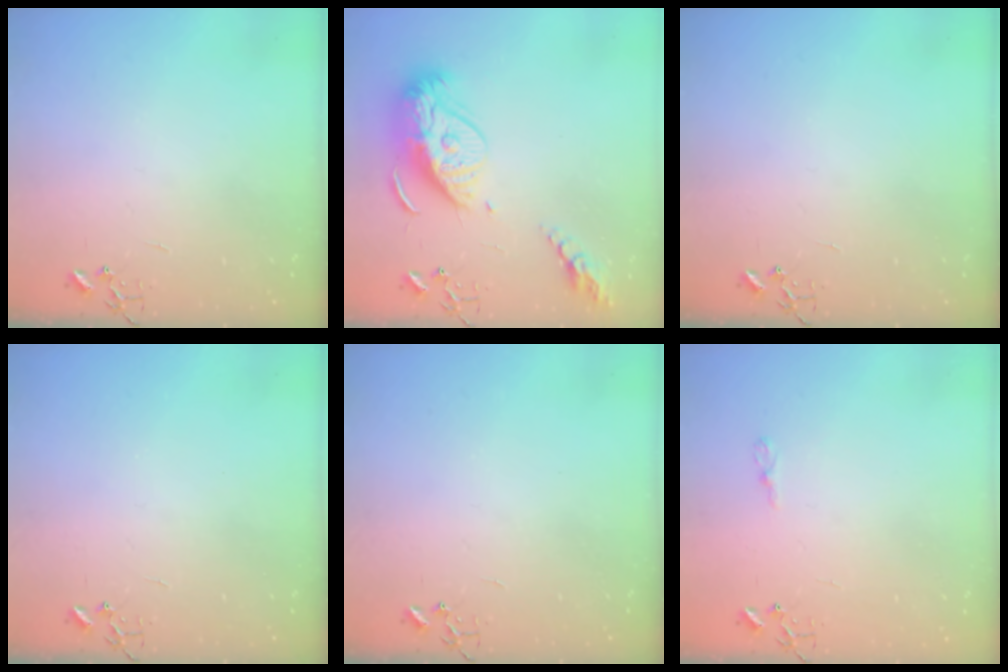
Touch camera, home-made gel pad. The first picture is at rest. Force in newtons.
{"total": 18.4, "press": 18.3, "slide": 1.7}
{"total": 0.0}
{"total": 0.0}
{"total": 0.0}
{"total": 3.8, "press": 3.8, "slide": 0.4}